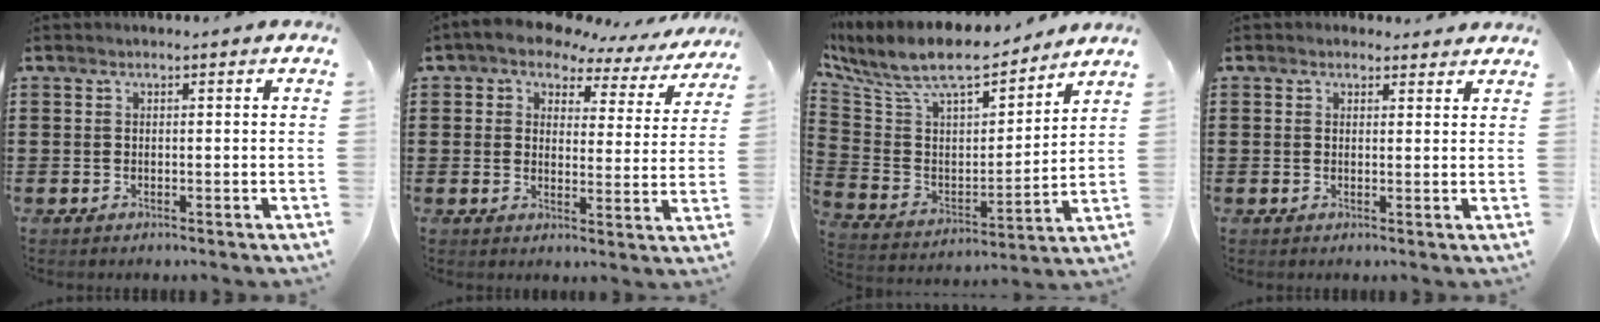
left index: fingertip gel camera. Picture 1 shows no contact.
{"total": 4.8, "force": [4.0, 2.1, 1.5], "torque": [-0.048, -0.021, 0.064]}
{"total": 10.0, "force": [8.3, 2.8, 4.8], "torque": [-0.133, -0.058, 0.142]}
{"total": 1.6, "force": [1.4, 0.7, 0.2], "torque": [-0.008, 0.006, 0.027]}